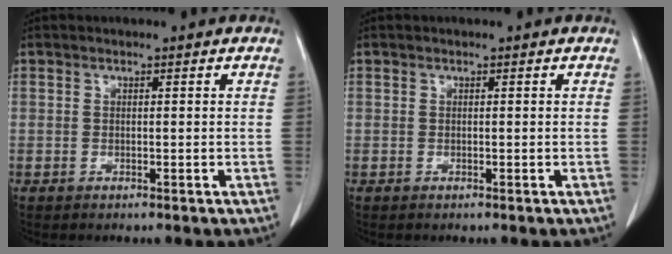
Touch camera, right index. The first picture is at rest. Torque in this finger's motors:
{"motor_torque": [0.00, 0.00, 0.00, 0.00]}